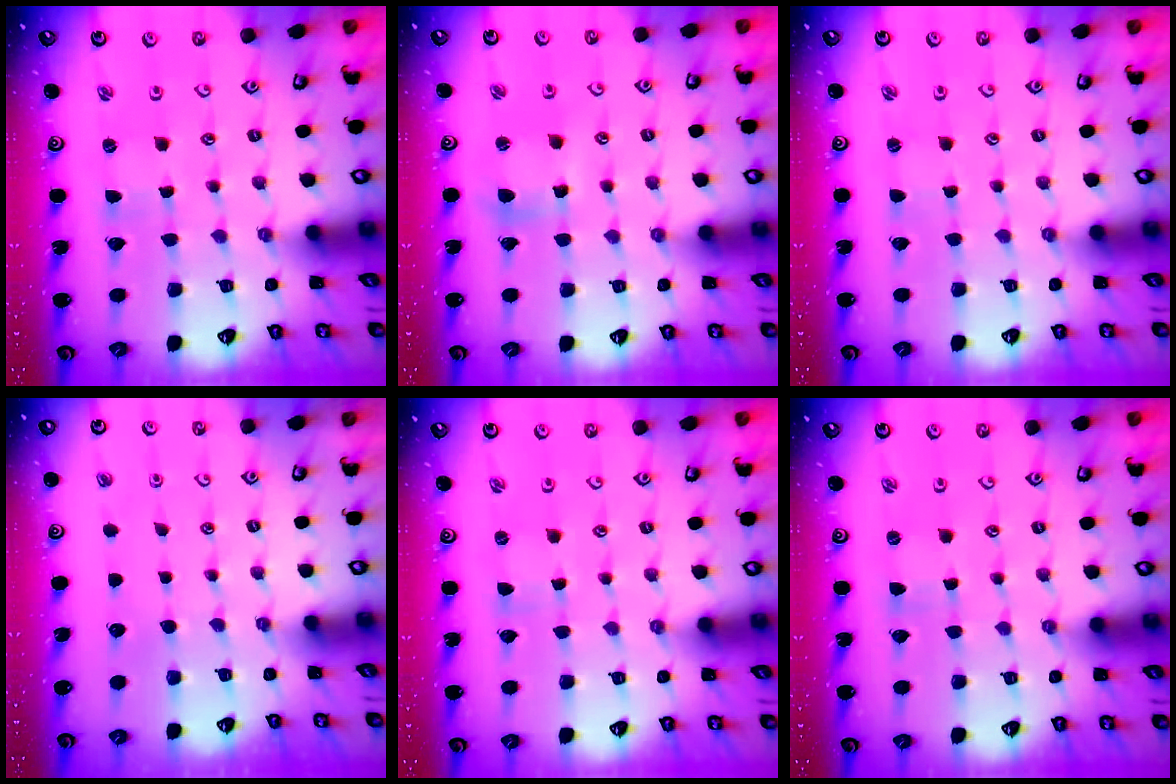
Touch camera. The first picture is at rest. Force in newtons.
{"total": 6.3, "press": 6.2, "slide": 0.7}
{"total": 0.0}
{"total": 0.0}
{"total": 0.0}
{"total": 0.0}